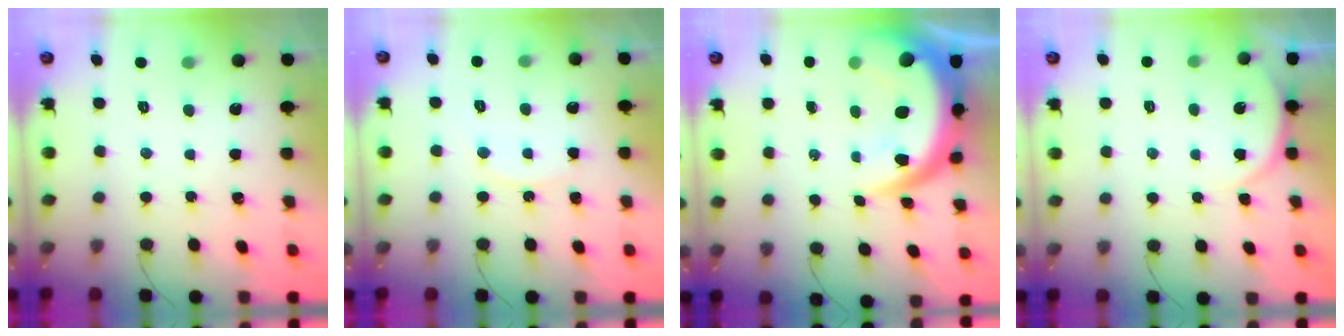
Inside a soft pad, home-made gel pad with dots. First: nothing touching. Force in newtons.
{"total": 4.0, "press": 3.9, "slide": 0.7}
{"total": 12.7, "press": 12.7, "slide": 1.0}
{"total": 4.4, "press": 3.9, "slide": 2.0}